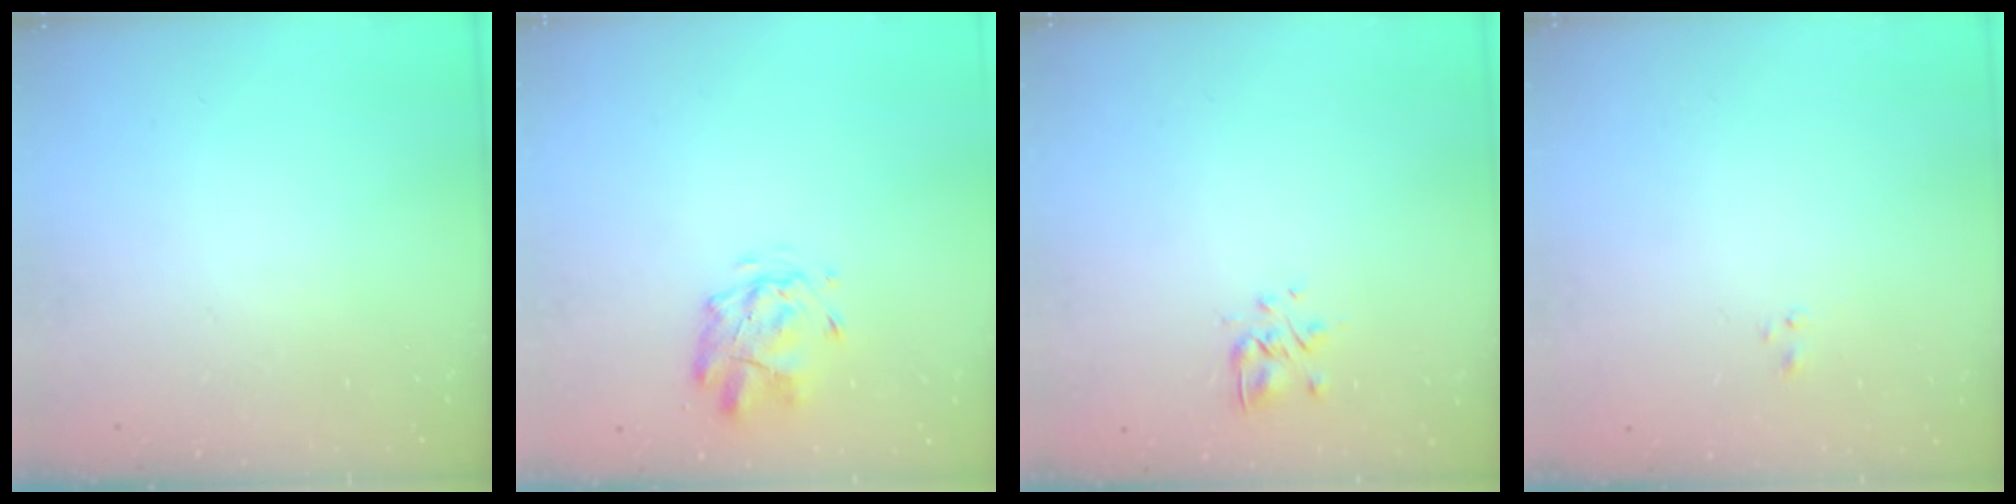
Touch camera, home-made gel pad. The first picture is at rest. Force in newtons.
{"total": 2.7, "press": 2.3, "slide": 1.3}
{"total": 3.0, "press": 2.9, "slide": 0.8}
{"total": 1.2, "press": 1.0, "slide": 0.6}